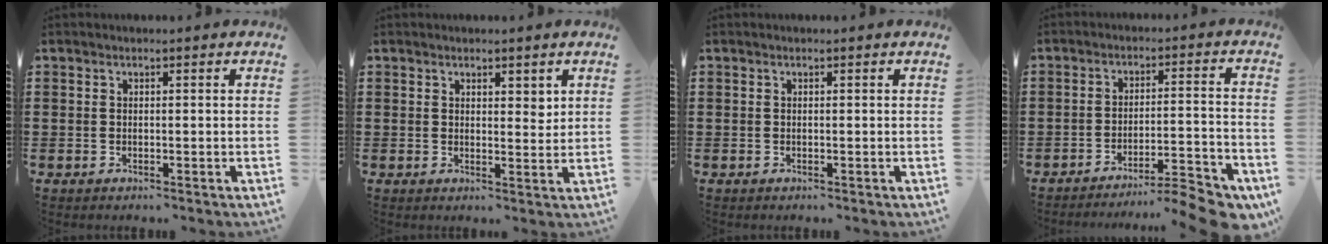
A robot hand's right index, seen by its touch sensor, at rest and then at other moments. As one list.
[{"total": 2.3, "force": [1.8, 1.2, 0.9], "torque": [-0.013, 0.004, 0.031]}, {"total": 0.0}, {"total": 7.4, "force": [-6.6, 0.4, 3.3], "torque": [-0.045, 0.003, -0.125]}]